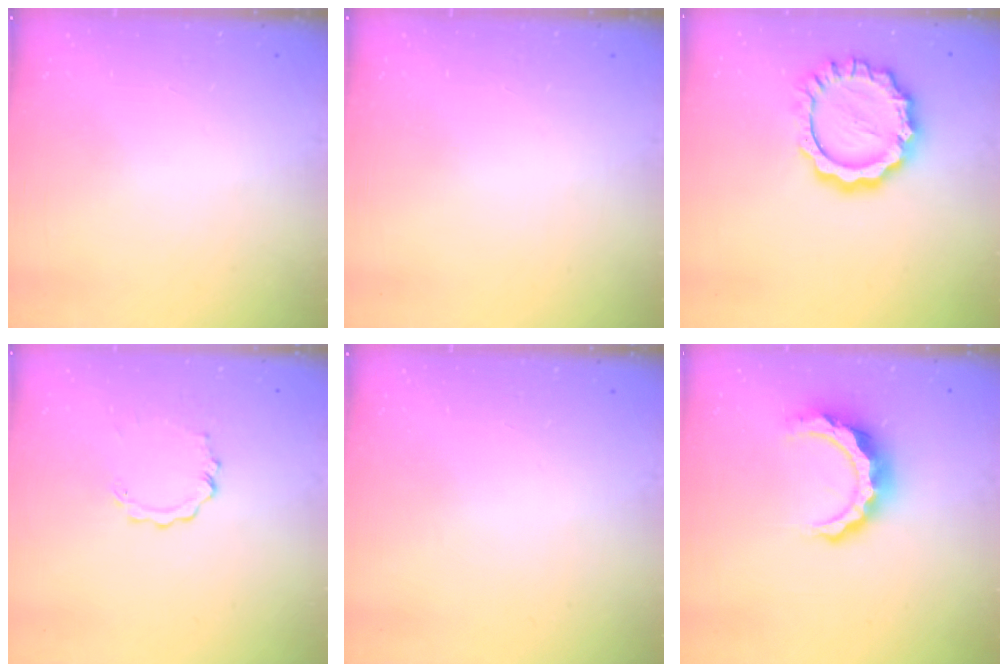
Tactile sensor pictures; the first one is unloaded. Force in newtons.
{"total": 0.0}
{"total": 13.3, "press": 13.3, "slide": 1.1}
{"total": 3.4, "press": 3.4, "slide": 0.3}
{"total": 0.0}
{"total": 10.3, "press": 10.2, "slide": 1.1}